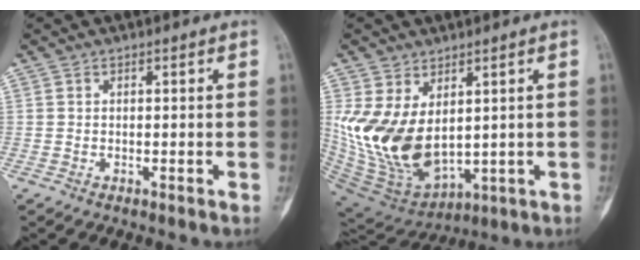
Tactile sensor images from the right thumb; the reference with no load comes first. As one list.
[{"total": 15.5, "force": [2.7, 9.5, 12.0], "torque": [-0.226, -0.027, 0.084]}]